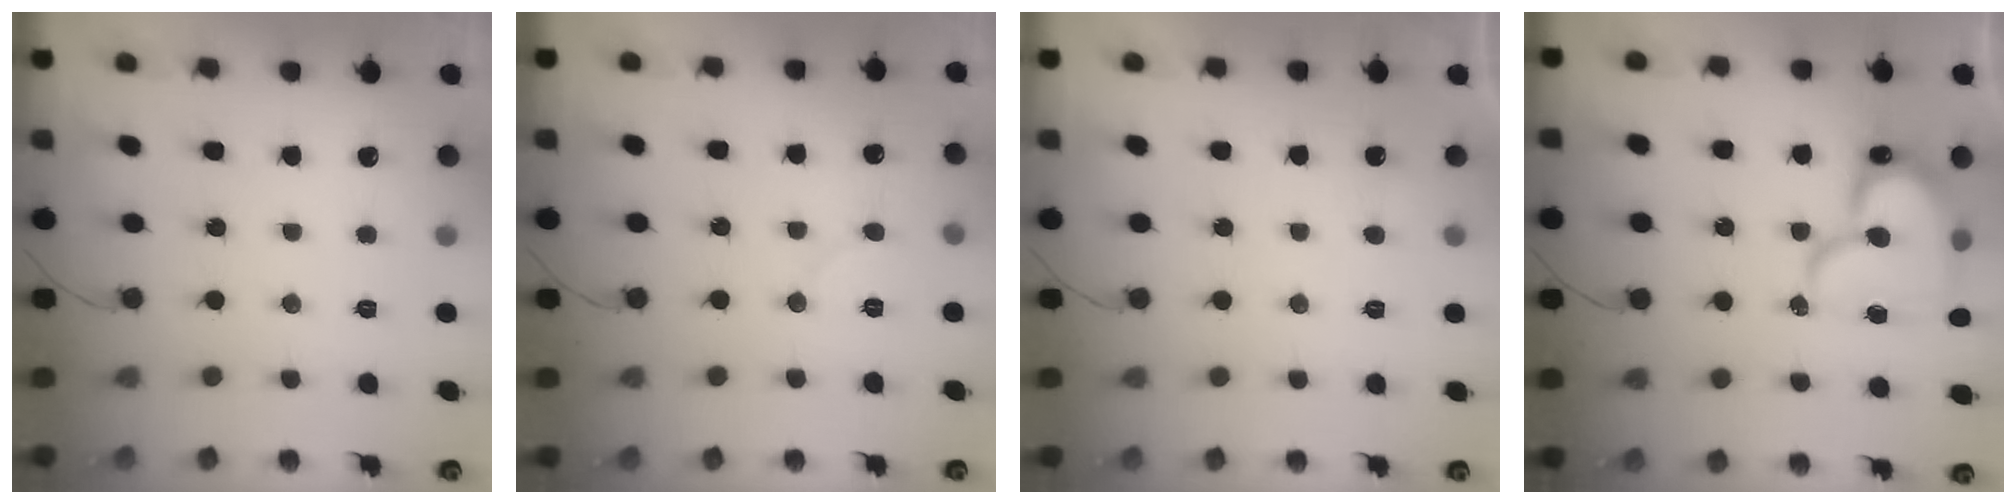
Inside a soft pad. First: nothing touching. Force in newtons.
{"total": 6.4, "press": 6.4, "slide": 0.5}
{"total": 2.6, "press": 2.6, "slide": 0.3}
{"total": 17.6, "press": 17.5, "slide": 1.0}